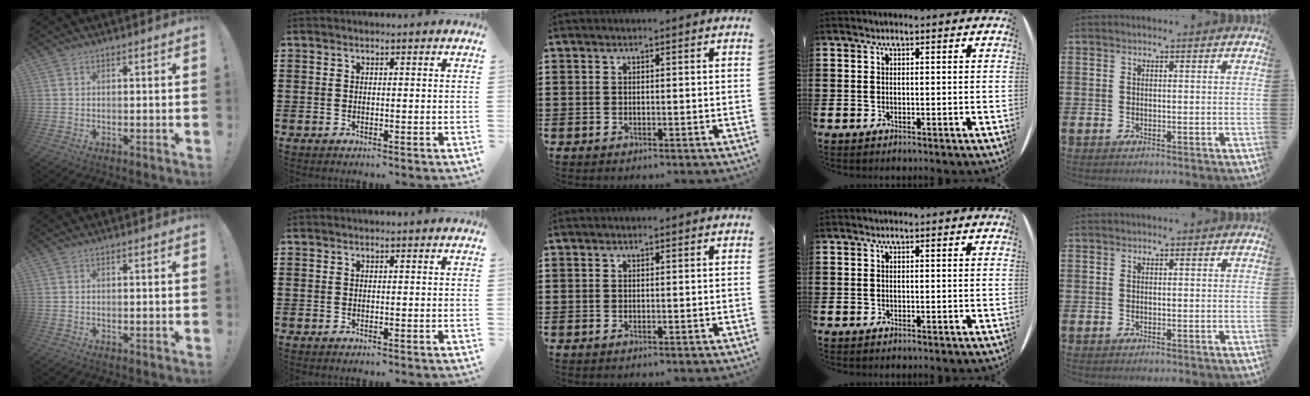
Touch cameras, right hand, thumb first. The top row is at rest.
{}